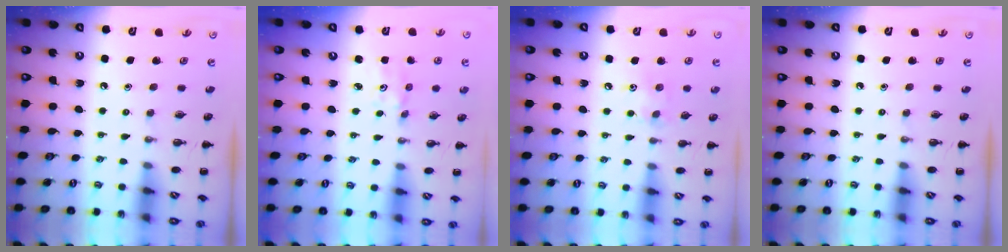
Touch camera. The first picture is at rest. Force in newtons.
{"total": 1.5, "press": 1.5, "slide": 0.3}
{"total": 7.0, "press": 6.8, "slide": 1.5}
{"total": 0.0}